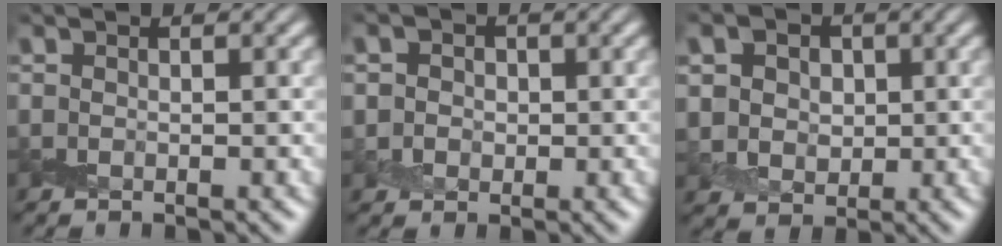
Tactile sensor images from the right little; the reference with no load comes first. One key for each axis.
{"total": 2.6, "fx": 0.5, "fy": 2.4, "fz": 1.0, "tx": -0.001, "ty": 0.006, "tz": -0.002}
{"total": 6.8, "fx": 2.2, "fy": 5.4, "fz": 3.4, "tx": -0.069, "ty": 0.019, "tz": 0.019}